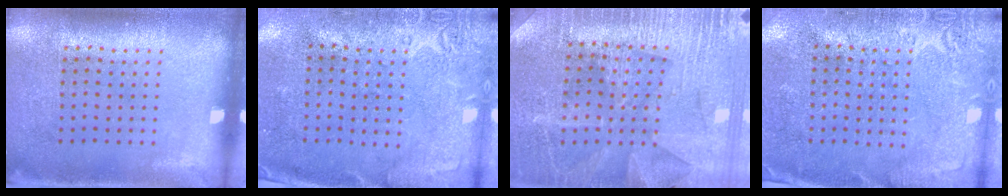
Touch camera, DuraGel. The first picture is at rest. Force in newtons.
{"total": 2.7, "press": 2.2, "slide": 1.7}
{"total": 3.3, "press": 3.3, "slide": 0.7}
{"total": 2.7, "press": 2.7, "slide": 0.7}